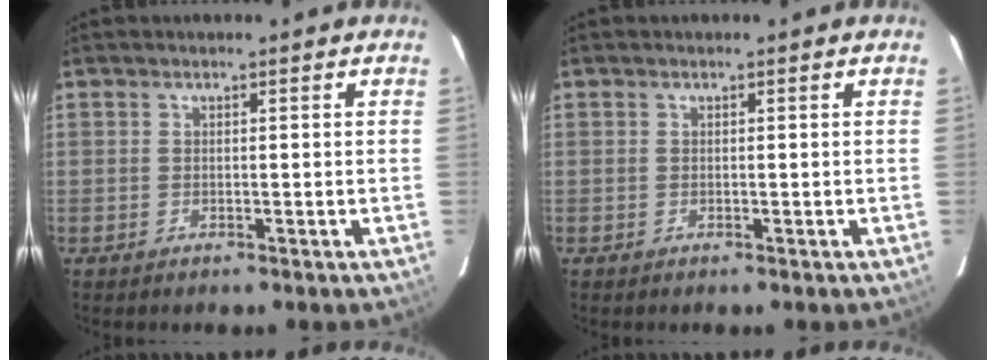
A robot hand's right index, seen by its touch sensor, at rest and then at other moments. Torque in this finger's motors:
{"motor_torque": [-0.03, -0.03, 0.04, 0.00]}